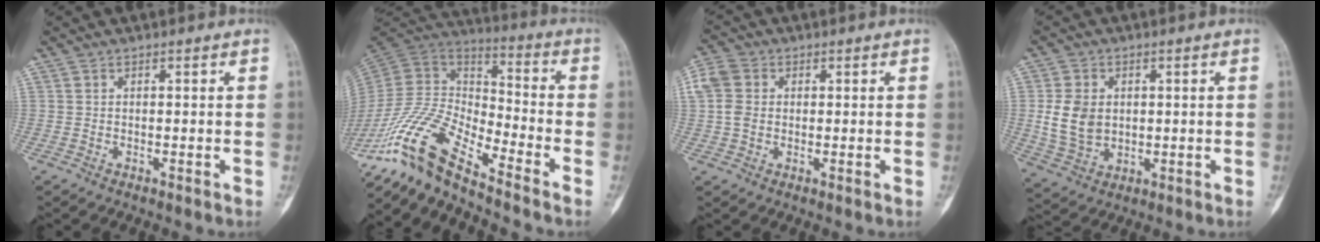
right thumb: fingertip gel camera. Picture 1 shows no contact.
{"total": 14.3, "force": [-12.0, 2.6, 7.3], "torque": [-0.151, 0.080, -0.241]}
{"total": 5.5, "force": [0.7, 4.5, 3.2], "torque": [-0.074, 0.012, 0.008]}
{"total": 8.6, "force": [0.8, 6.5, 5.6], "torque": [-0.090, -0.006, 0.025]}